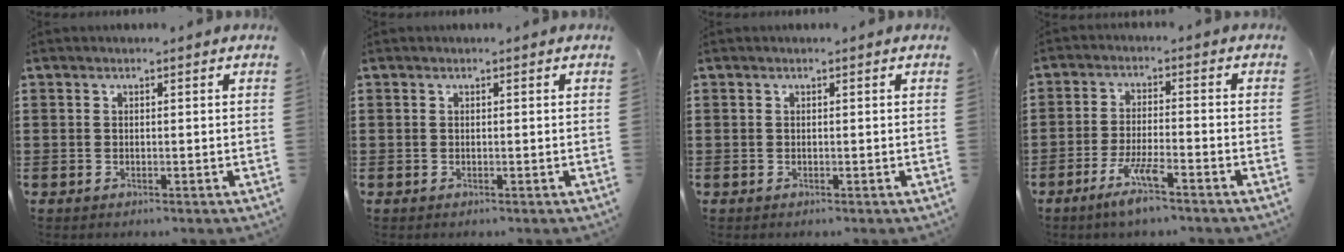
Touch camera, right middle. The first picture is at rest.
{"total": 0.0}
{"total": 0.0}
{"total": 5.5, "force": [-3.8, 0.4, 4.0], "torque": [-0.086, -0.011, -0.070]}